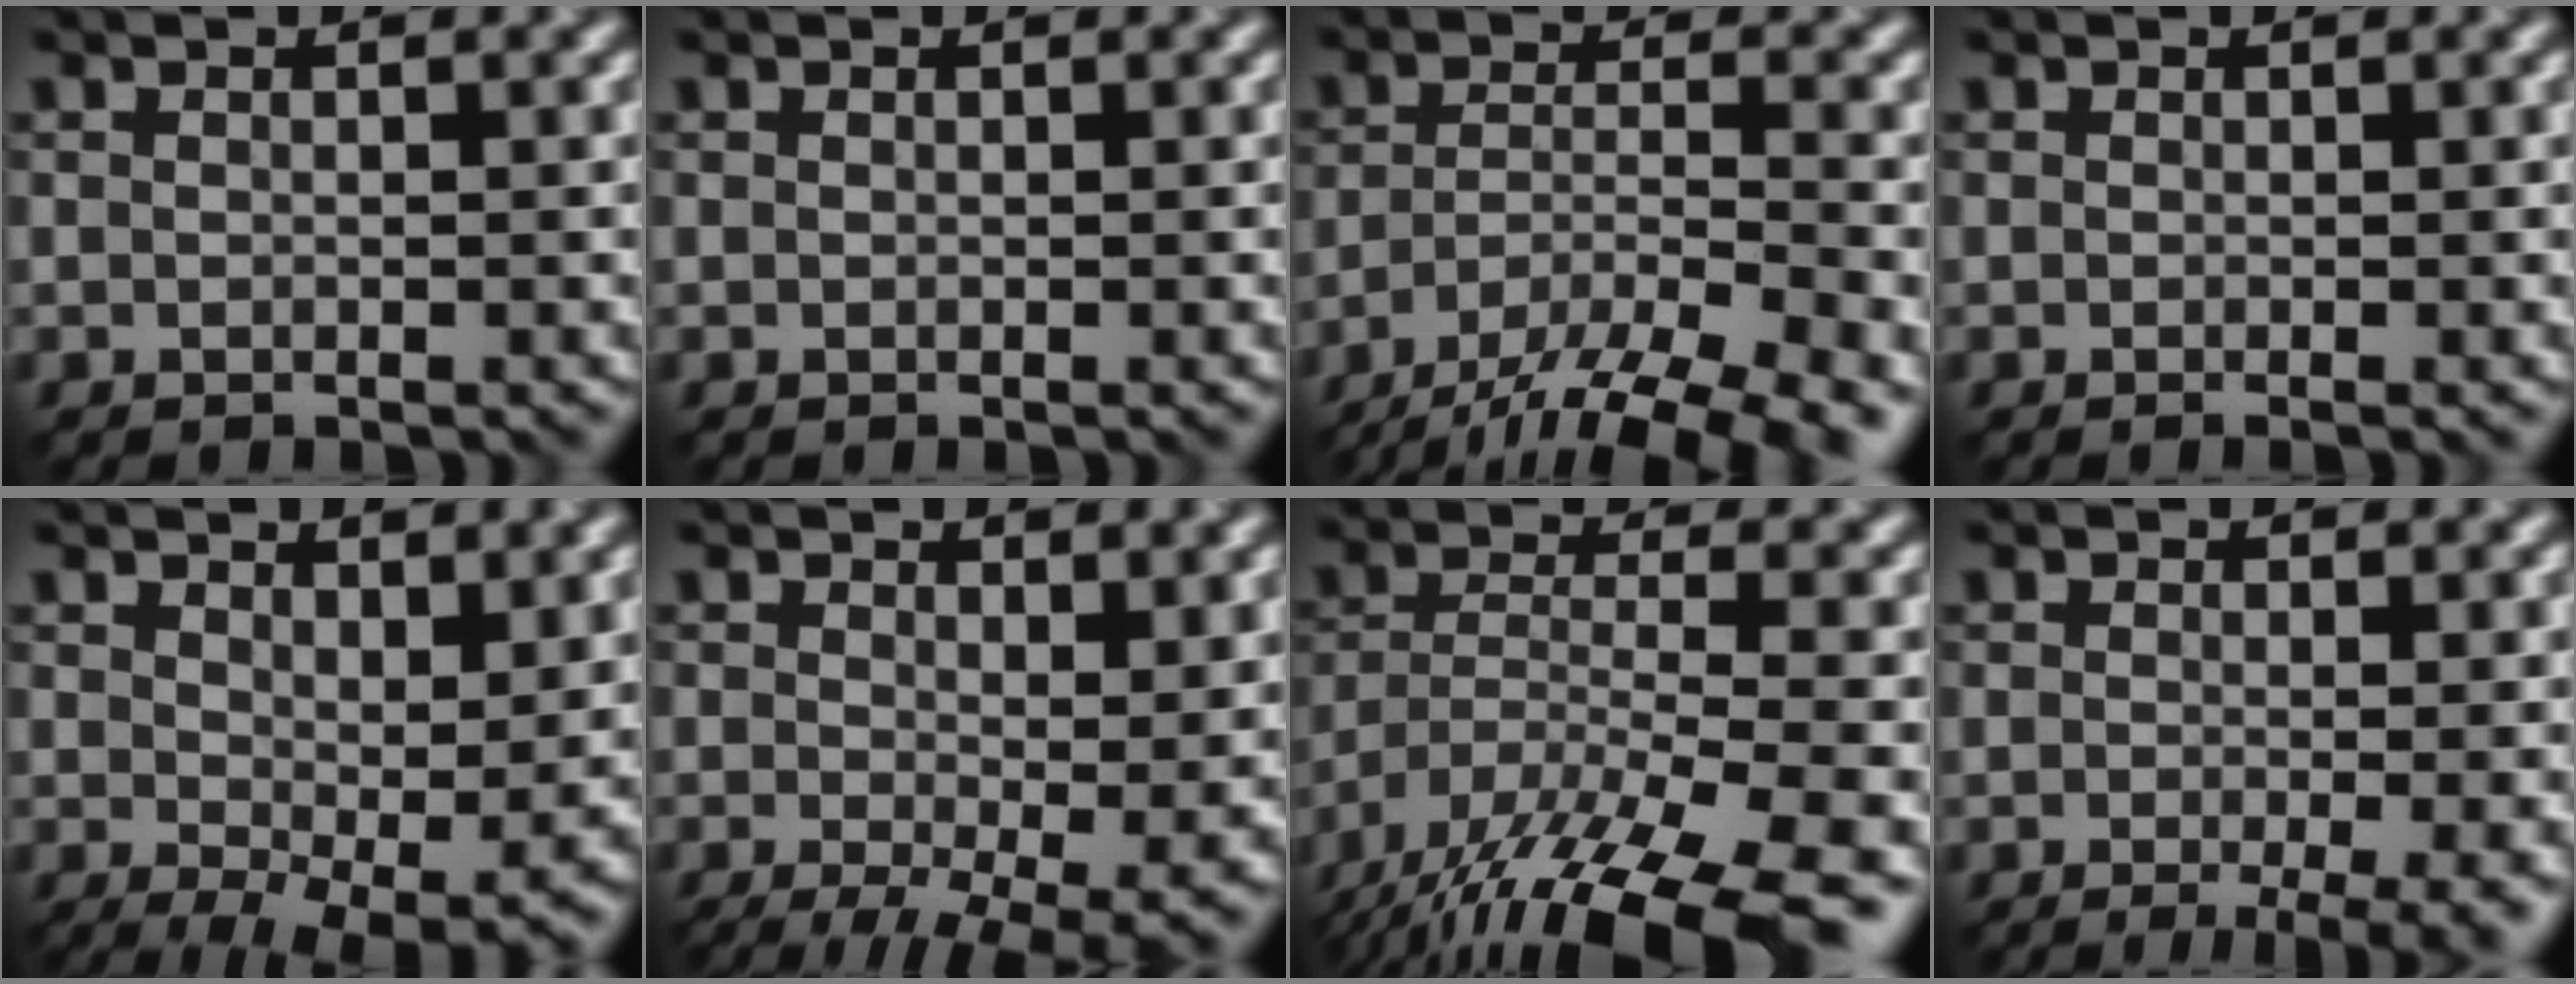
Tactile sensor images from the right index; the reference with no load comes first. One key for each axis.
{"total": 0.0}
{"total": 13.9, "fx": -11.2, "fy": 4.3, "fz": 7.0, "tx": -0.133, "ty": -0.028, "tz": -0.152}
{"total": 0.6, "fx": -0.1, "fy": 0.2, "fz": 0.5, "tx": -0.004, "ty": -0.005, "tz": 0.000}
{"total": 6.6, "fx": -0.2, "fy": 3.1, "fz": 5.8, "tx": -0.102, "ty": -0.023, "tz": 0.012}
{"total": 9.8, "fx": -2.4, "fy": 4.4, "fz": 8.4, "tx": -0.144, "ty": -0.026, "tz": -0.021}
{"total": 14.1, "fx": -10.1, "fy": 4.4, "fz": 8.7, "tx": -0.186, "ty": -0.032, "tz": -0.151}
{"total": 5.7, "fx": -2.5, "fy": 1.8, "fz": 4.8, "tx": -0.058, "ty": -0.005, "tz": -0.024}